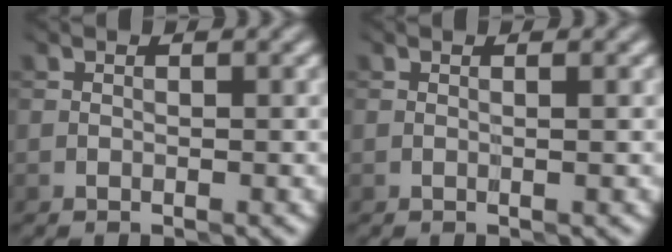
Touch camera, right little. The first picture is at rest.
{"total": 0.5, "force": [0.2, -0.1, 0.5], "torque": [-0.007, -0.004, 0.004]}